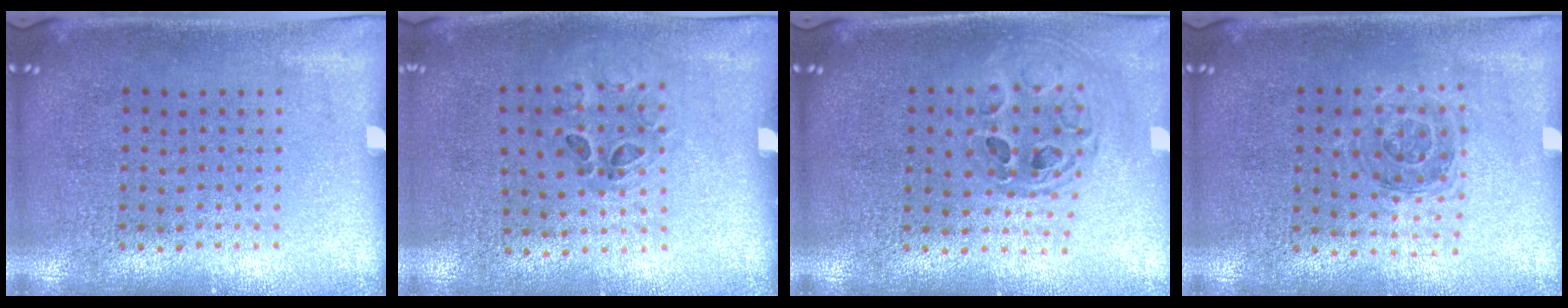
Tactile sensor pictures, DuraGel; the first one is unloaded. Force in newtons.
{"total": 1.2, "press": 0.7, "slide": 1.0}
{"total": 0.7, "press": 0.7, "slide": 0.1}
{"total": 1.1, "press": 1.0, "slide": 0.3}